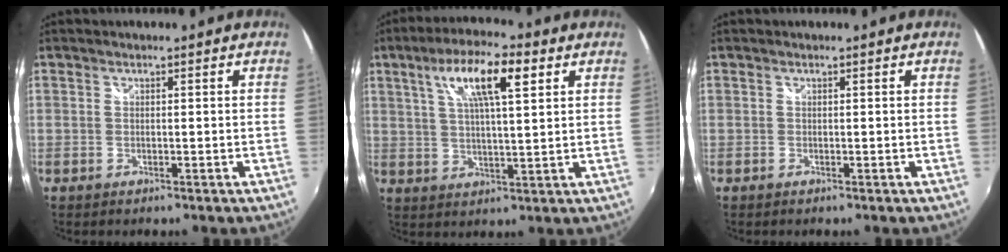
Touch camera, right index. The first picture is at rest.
{"total": 11.4, "force": [5.0, 2.8, 9.8], "torque": [-0.174, 0.018, 0.086]}
{"total": 0.0}